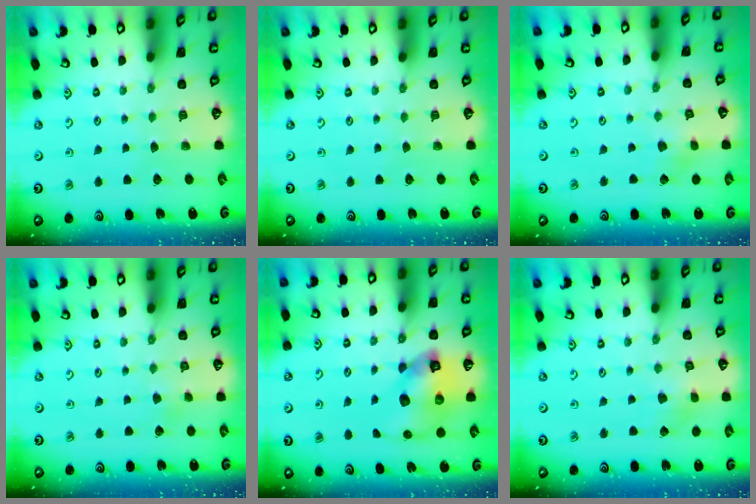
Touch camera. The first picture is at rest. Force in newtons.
{"total": 0.0}
{"total": 2.9, "press": 2.9, "slide": 0.4}
{"total": 1.6, "press": 1.6, "slide": 0.0}
{"total": 12.5, "press": 12.3, "slide": 2.1}
{"total": 2.9, "press": 2.8, "slide": 0.7}